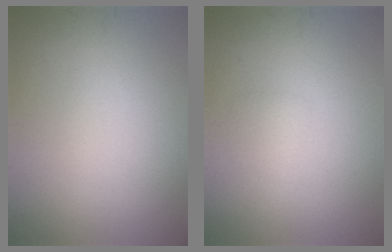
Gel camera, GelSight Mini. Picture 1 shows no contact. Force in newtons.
{"total": 1.2, "press": 1.2, "slide": 0.1}